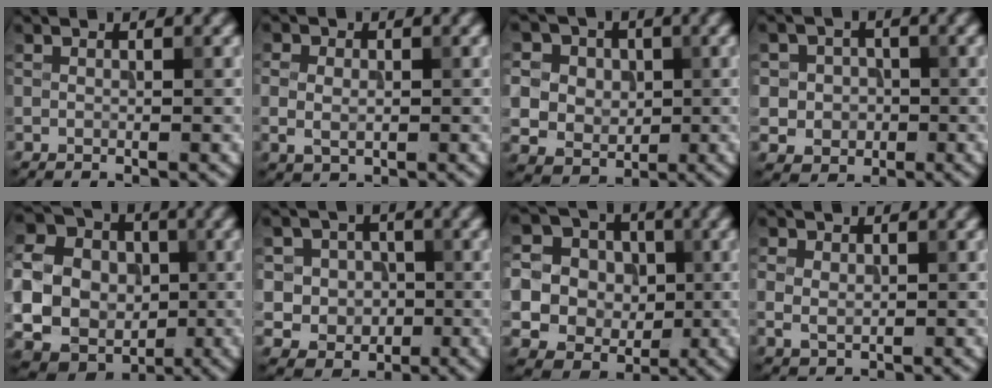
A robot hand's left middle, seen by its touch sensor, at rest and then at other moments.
{"total": 2.6, "force": [0.0, 2.0, 1.7], "torque": [-0.032, -0.001, 0.001]}
{"total": 9.5, "force": [2.6, 8.3, 3.9], "torque": [-0.093, 0.032, 0.031]}
{"total": 4.0, "force": [-0.1, 3.8, 1.2], "torque": [-0.007, 0.013, -0.011]}
{"total": 12.5, "force": [-0.6, 11.3, 5.3], "torque": [-0.145, -0.010, -0.020]}
{"total": 5.3, "force": [0.2, 5.1, 1.6], "torque": [-0.018, 0.018, -0.008]}
{"total": 11.7, "force": [-0.1, 11.0, 4.0], "torque": [-0.123, 0.027, -0.020]}
{"total": 2.1, "force": [0.3, 1.7, 1.3], "torque": [-0.022, 0.000, 0.006]}